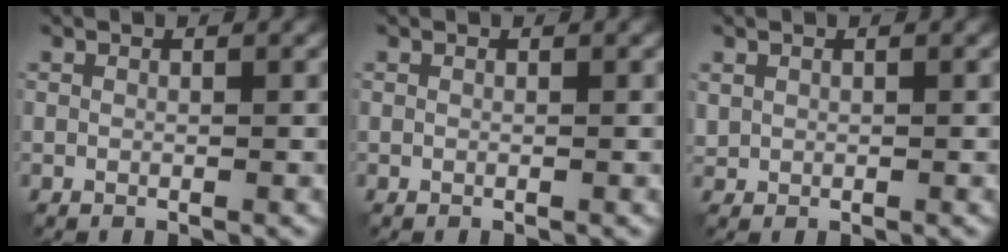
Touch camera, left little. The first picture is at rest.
{"total": 0.0}
{"total": 0.6, "force": [0.3, 0.5, 0.1], "torque": [-0.002, -0.001, 0.010]}